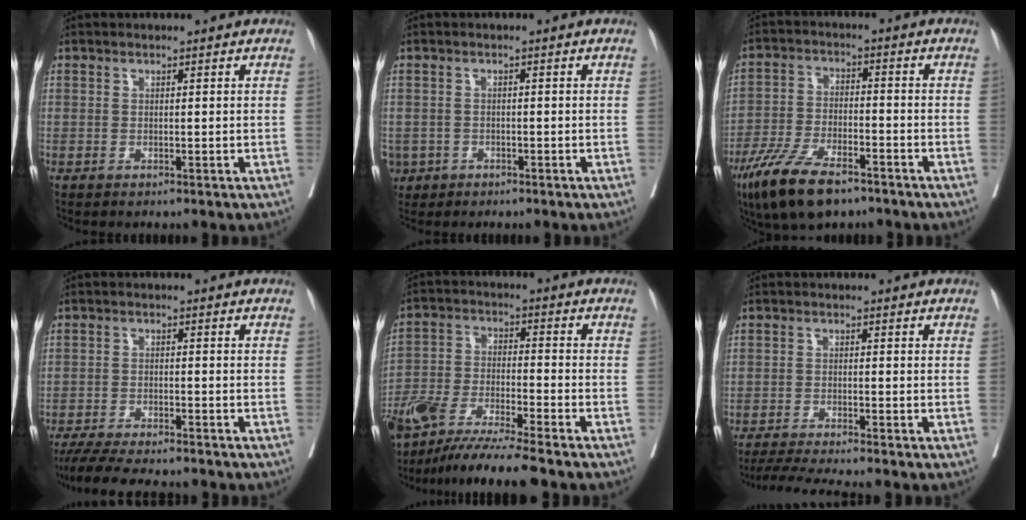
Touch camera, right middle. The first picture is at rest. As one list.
[{"total": 4.9, "force": [-2.7, 4.1, 1.0], "torque": [-0.031, 0.002, -0.042]}, {"total": 11.6, "force": [-8.0, 3.6, 7.6], "torque": [-0.152, -0.020, -0.145]}, {"total": 11.2, "force": [-9.9, 1.4, 5.0], "torque": [-0.076, -0.018, -0.150]}, {"total": 11.4, "force": [-9.5, -0.3, 6.2], "torque": [-0.114, -0.029, -0.171]}, {"total": 5.8, "force": [-5.1, -1.2, 2.4], "torque": [-0.040, -0.021, -0.088]}]